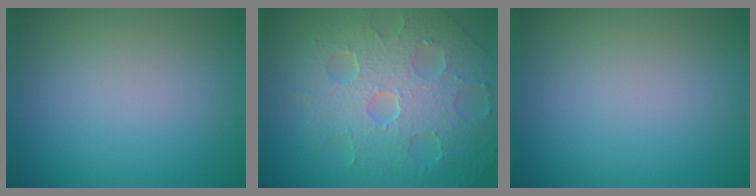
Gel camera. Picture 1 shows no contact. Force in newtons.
{"total": 8.3, "press": 5.7, "slide": 6.0}
{"total": 0.0}